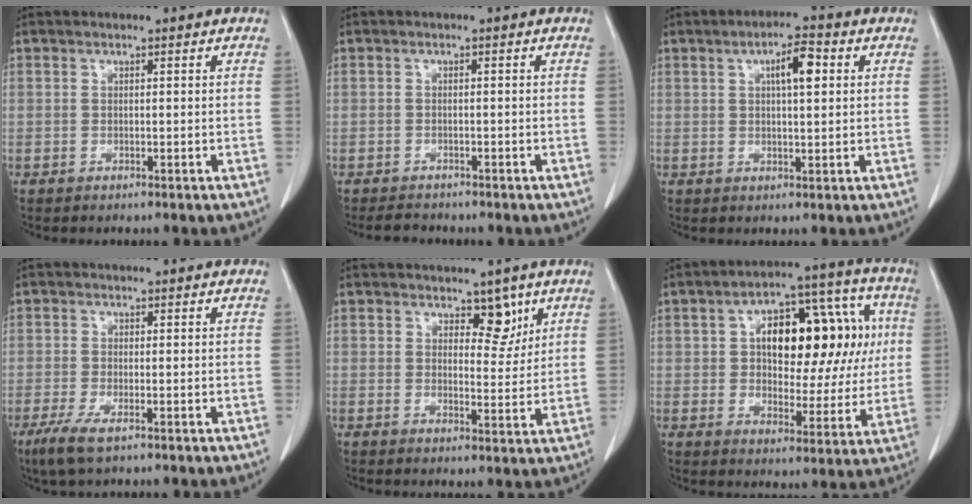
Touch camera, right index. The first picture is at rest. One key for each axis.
{"total": 2.3, "fx": -2.1, "fy": 0.8, "fz": 0.3, "tx": -0.011, "ty": -0.006, "tz": -0.033}
{"total": 5.1, "fx": 1.5, "fy": 1.2, "fz": 4.7, "tx": -0.080, "ty": 0.009, "tz": 0.025}
{"total": 4.2, "fx": -2.6, "fy": 0.8, "fz": 3.3, "tx": -0.074, "ty": -0.012, "tz": -0.048}
{"total": 4.2, "fx": 2.7, "fy": 2.1, "fz": 2.4, "tx": -0.022, "ty": -0.004, "tz": 0.040}
{"total": 19.5, "fx": 3.2, "fy": 9.3, "fz": 16.9, "tx": -0.247, "ty": 0.054, "tz": 0.048}